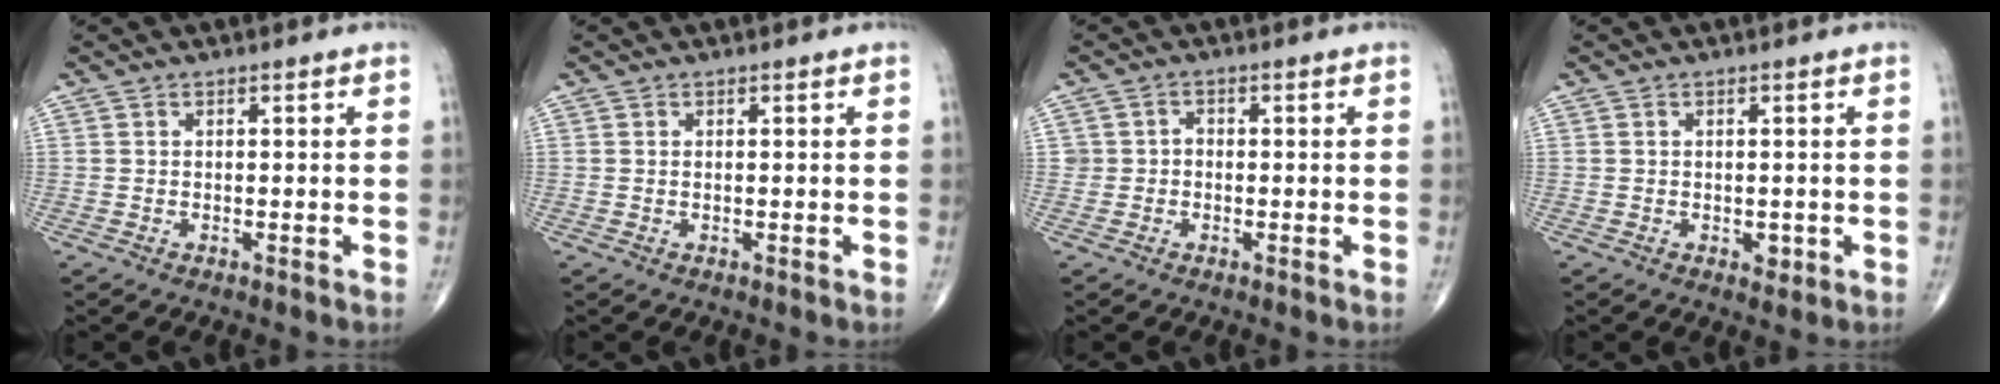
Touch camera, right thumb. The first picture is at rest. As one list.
[{"total": 0.0}, {"total": 1.7, "force": [-0.4, 1.6, 0.5], "torque": [0.006, 0.007, -0.009]}, {"total": 1.7, "force": [-0.4, 1.1, 1.2], "torque": [-0.007, -0.002, -0.003]}]